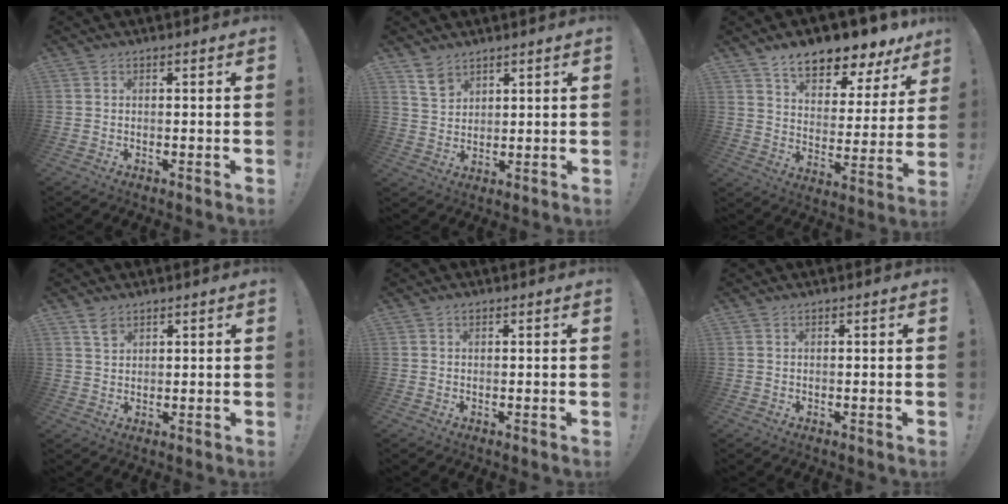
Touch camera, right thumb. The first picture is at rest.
{"total": 6.3, "force": [4.8, 3.9, 1.6], "torque": [-0.023, -0.032, 0.092]}
{"total": 11.9, "force": [9.8, 4.2, 5.3], "torque": [-0.086, -0.080, 0.167]}
{"total": 3.5, "force": [2.5, 2.1, 1.4], "torque": [-0.014, -0.015, 0.045]}
{"total": 0.6, "force": [0.4, 0.4, 0.3], "torque": [-0.013, 0.003, 0.008]}
{"total": 0.0}